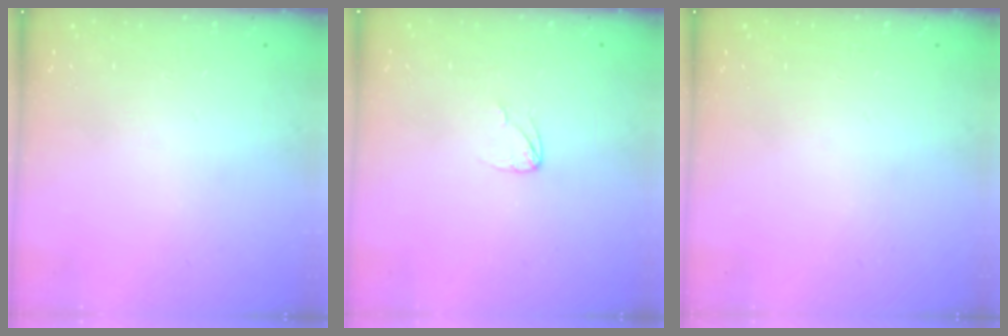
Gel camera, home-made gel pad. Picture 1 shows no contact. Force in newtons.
{"total": 2.7, "press": 2.7, "slide": 0.1}
{"total": 0.0}